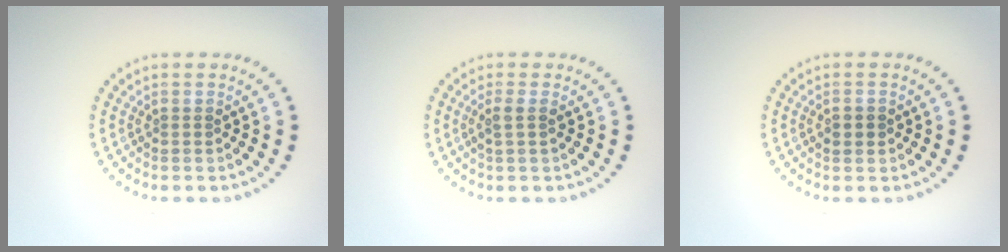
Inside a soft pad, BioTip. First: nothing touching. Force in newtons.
{"total": 1.5, "press": 1.2, "slide": 0.8}
{"total": 1.7, "press": 1.7, "slide": 0.1}